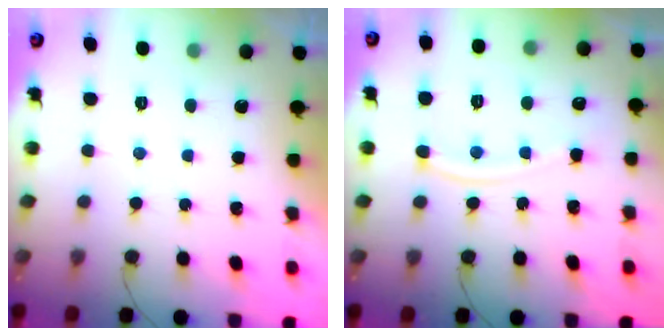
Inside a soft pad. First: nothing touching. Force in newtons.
{"total": 9.7, "press": 9.7, "slide": 0.5}